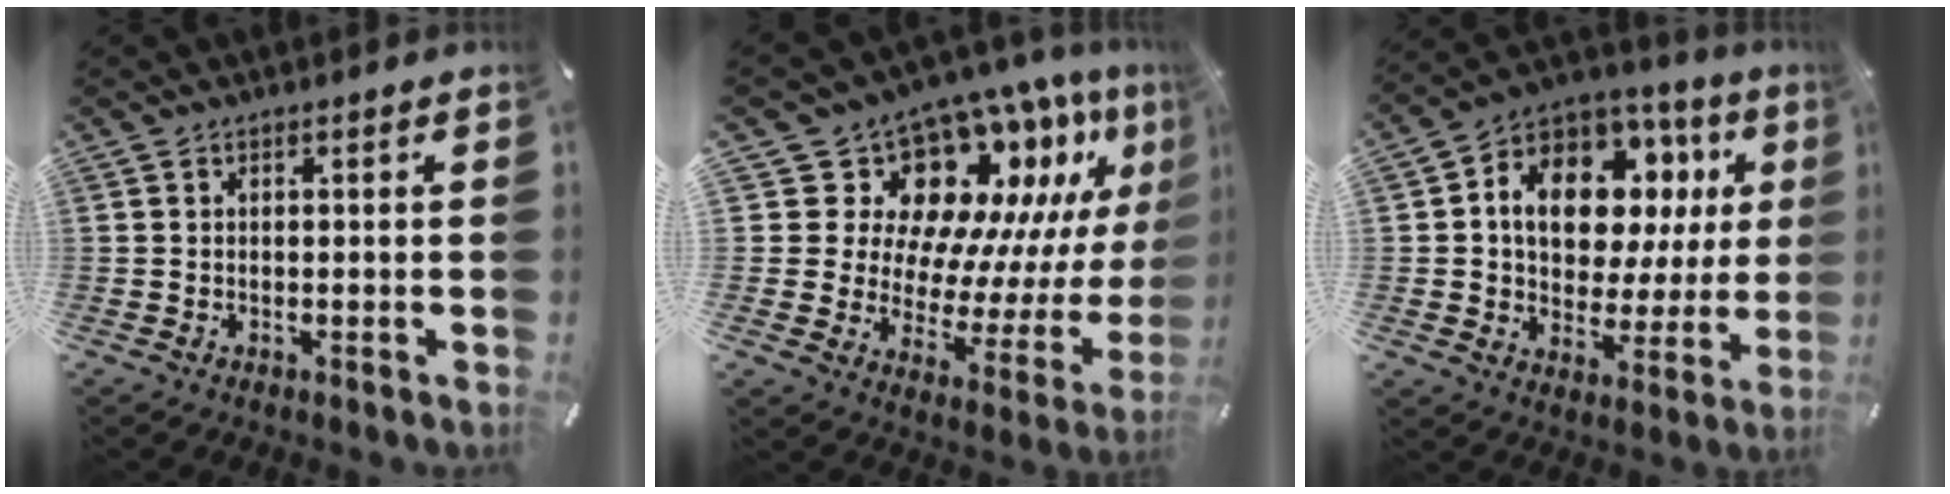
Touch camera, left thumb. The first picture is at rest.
{"total": 17.3, "force": [12.7, 9.4, 7.2], "torque": [-0.115, -0.124, 0.226]}
{"total": 14.8, "force": [4.8, 10.5, 9.2], "torque": [-0.157, -0.024, 0.090]}